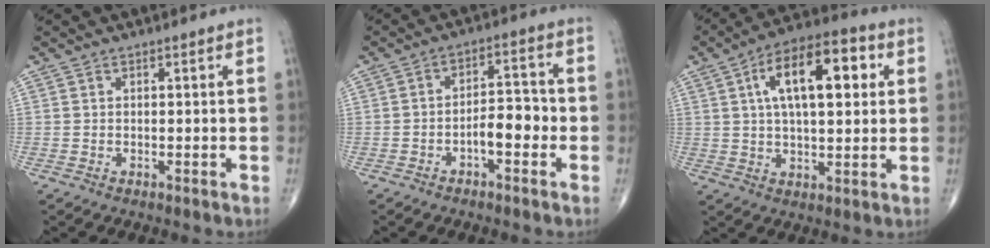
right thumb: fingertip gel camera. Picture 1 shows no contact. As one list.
[{"total": 6.1, "force": [-2.1, 2.8, 5.0], "torque": [-0.064, 0.031, -0.038]}, {"total": 16.2, "force": [4.4, 7.2, 13.8], "torque": [-0.205, 0.015, 0.065]}]